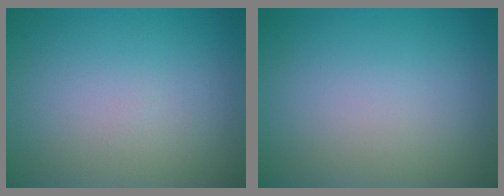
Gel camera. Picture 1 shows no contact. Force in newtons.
{"total": 0.0}